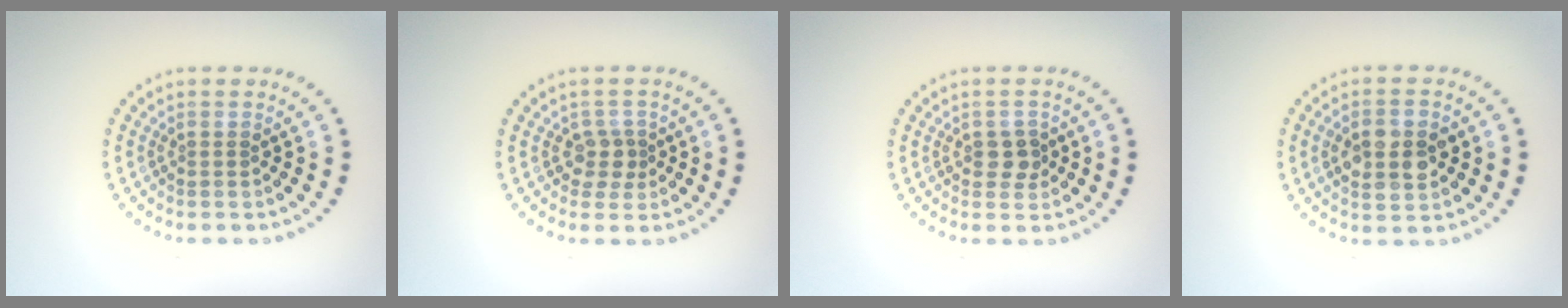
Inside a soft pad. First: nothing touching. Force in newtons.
{"total": 1.9, "press": 1.7, "slide": 1.0}
{"total": 1.8, "press": 1.7, "slide": 0.4}
{"total": 4.5, "press": 4.5, "slide": 0.2}